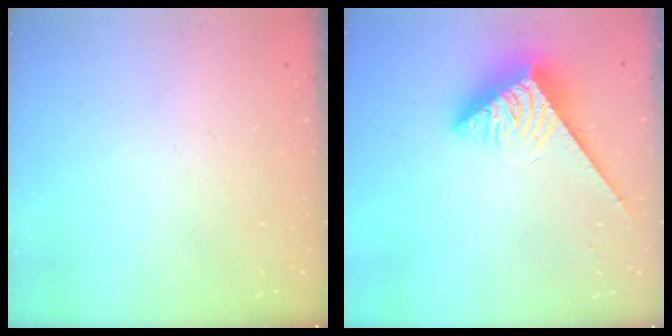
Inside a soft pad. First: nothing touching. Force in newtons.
{"total": 3.8, "press": 3.7, "slide": 0.7}